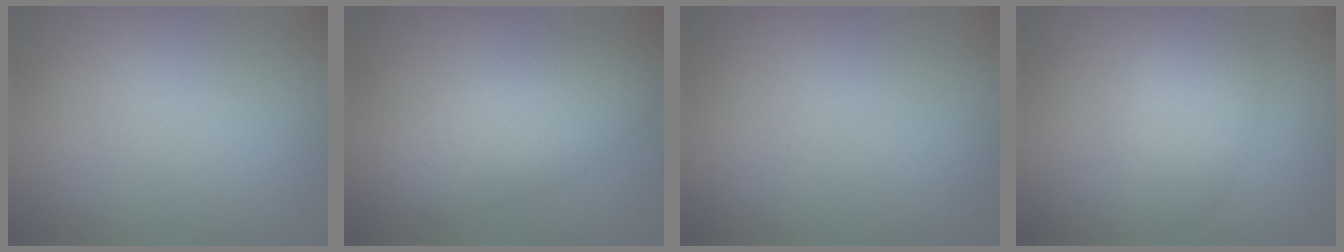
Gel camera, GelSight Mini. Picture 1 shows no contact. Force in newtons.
{"total": 6.0, "press": 6.0, "slide": 0.3}
{"total": 0.0}
{"total": 3.4, "press": 3.4, "slide": 0.1}